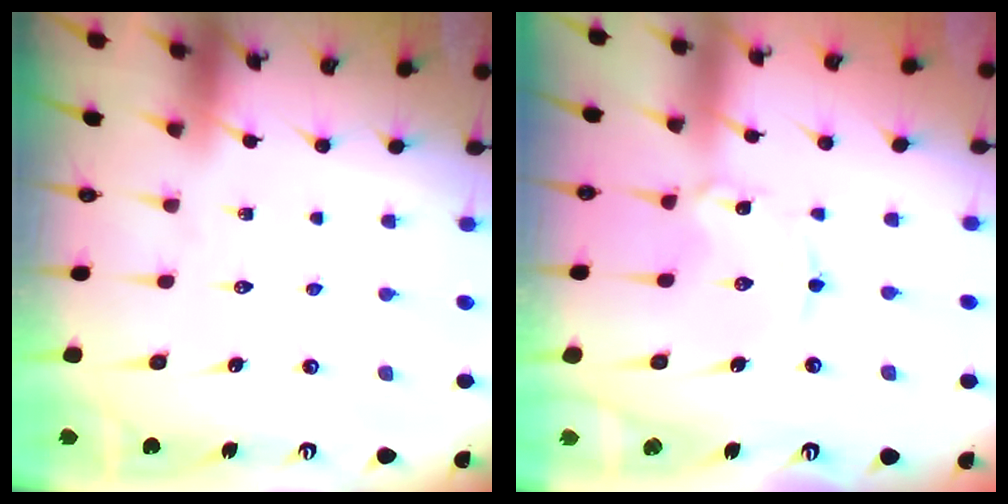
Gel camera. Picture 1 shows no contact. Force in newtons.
{"total": 1.6, "press": 1.6, "slide": 0.2}